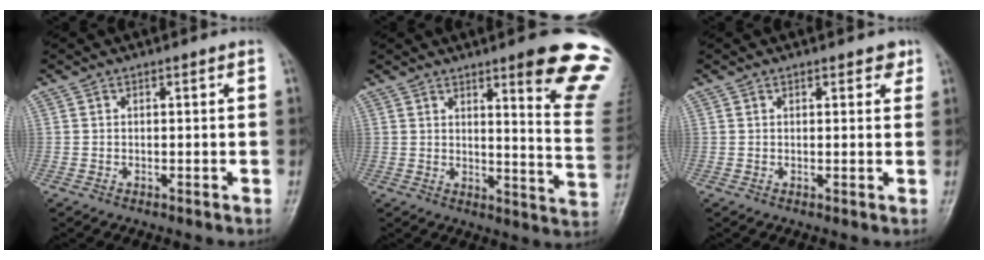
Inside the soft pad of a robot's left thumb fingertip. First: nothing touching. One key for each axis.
{"total": 16.7, "fx": 10.6, "fy": 2.0, "fz": 12.8, "tx": -0.125, "ty": -0.067, "tz": 0.124}
{"total": 2.1, "fx": 1.4, "fy": 1.1, "fz": 1.1, "tx": 0.002, "ty": -0.004, "tz": 0.013}